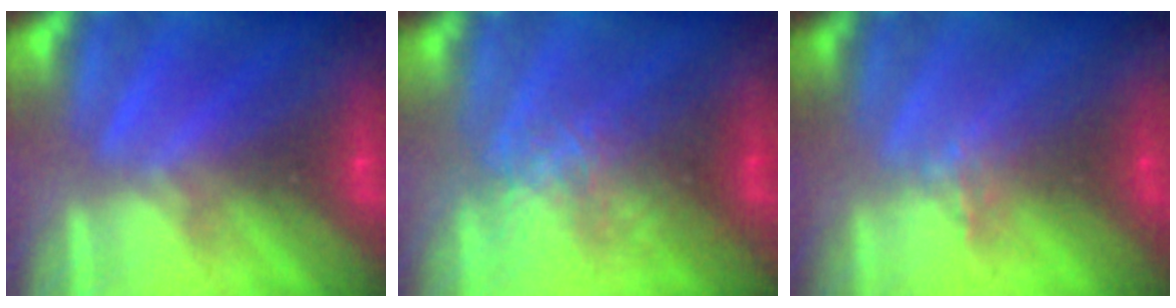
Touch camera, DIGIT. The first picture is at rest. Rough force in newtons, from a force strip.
{"total": 2.4}
{"total": 1.2}